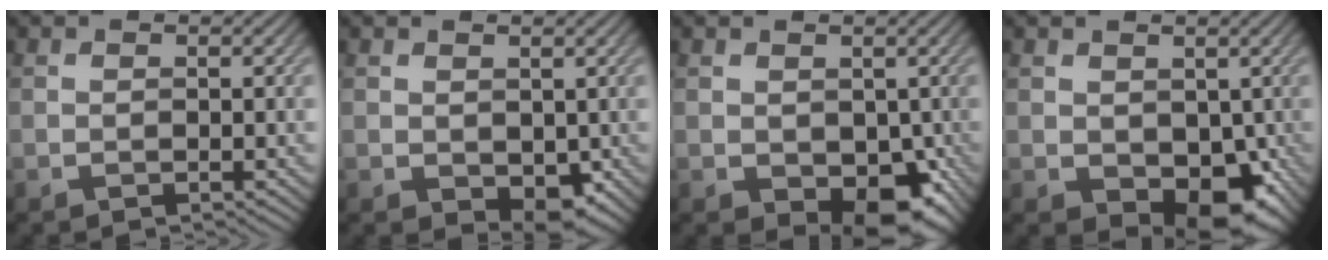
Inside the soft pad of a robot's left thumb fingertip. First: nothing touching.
{"total": 3.7, "force": [-0.2, 2.5, 2.7], "torque": [-0.047, -0.015, 0.002]}
{"total": 6.5, "force": [-1.6, 4.4, 4.6], "torque": [-0.076, -0.026, -0.015]}
{"total": 7.0, "force": [-1.2, 4.8, 5.0], "torque": [-0.083, -0.026, -0.010]}